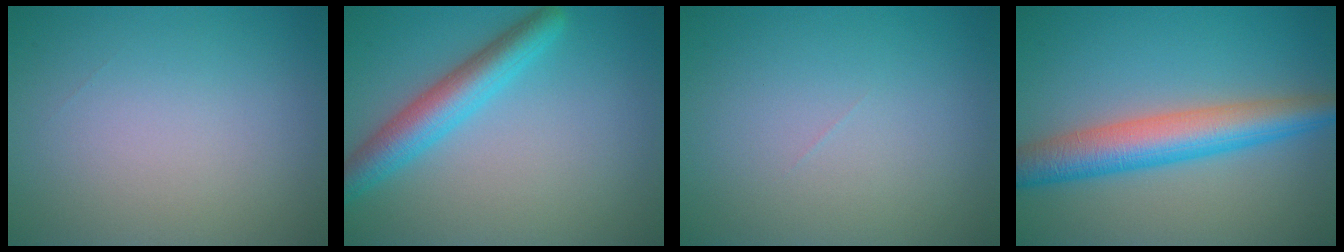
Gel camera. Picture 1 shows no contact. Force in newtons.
{"total": 4.5, "press": 4.5, "slide": 0.2}
{"total": 0.0}
{"total": 6.3, "press": 6.3, "slide": 0.1}